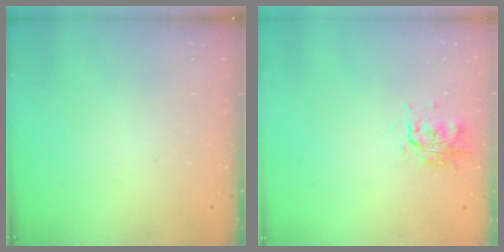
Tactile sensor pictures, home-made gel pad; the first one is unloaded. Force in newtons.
{"total": 0.6, "press": 0.5, "slide": 0.3}